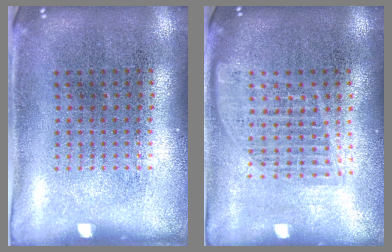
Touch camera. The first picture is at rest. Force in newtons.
{"total": 1.6, "press": 1.5, "slide": 0.7}